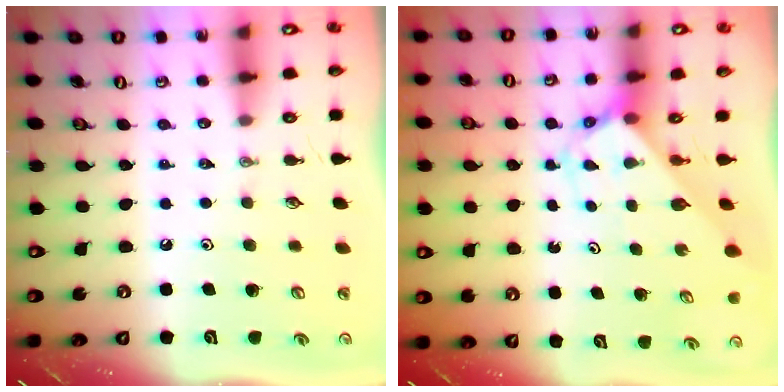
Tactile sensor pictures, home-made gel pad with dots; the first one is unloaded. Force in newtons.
{"total": 2.7, "press": 2.7, "slide": 0.2}